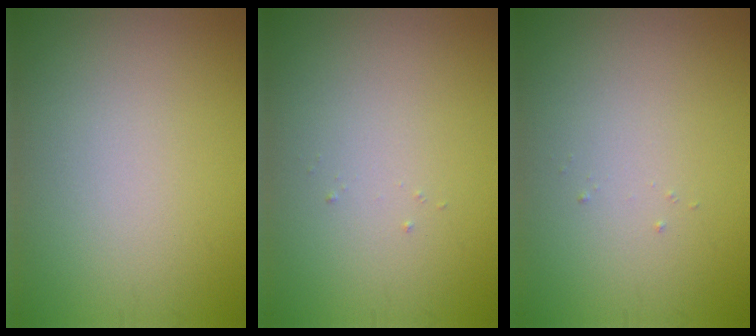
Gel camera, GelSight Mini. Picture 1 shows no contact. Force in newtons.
{"total": 0.0}
{"total": 0.0}